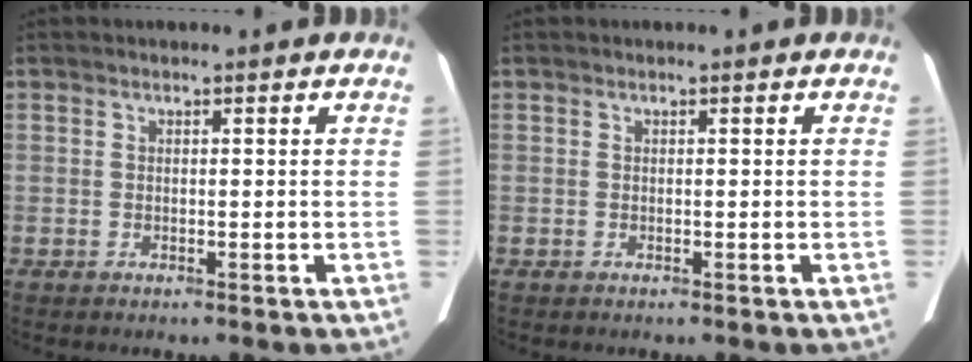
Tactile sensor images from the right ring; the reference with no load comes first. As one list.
[{"total": 0.0}]